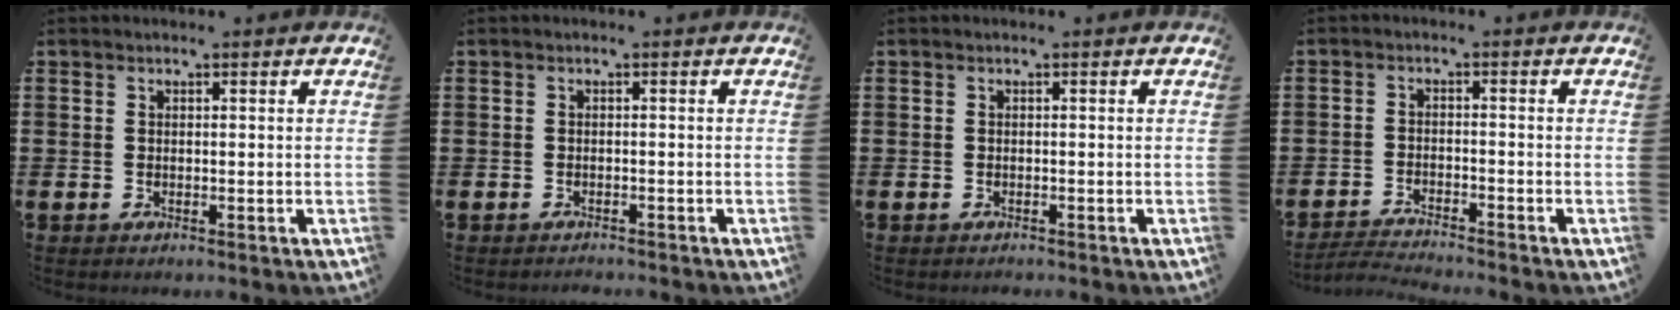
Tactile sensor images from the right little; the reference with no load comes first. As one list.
[{"total": 0.6, "force": [-0.6, 0.0, 0.0], "torque": [-0.001, -0.001, -0.012]}, {"total": 0.0}, {"total": 2.4, "force": [-2.3, -0.2, 0.3], "torque": [-0.006, 0.003, -0.048]}]